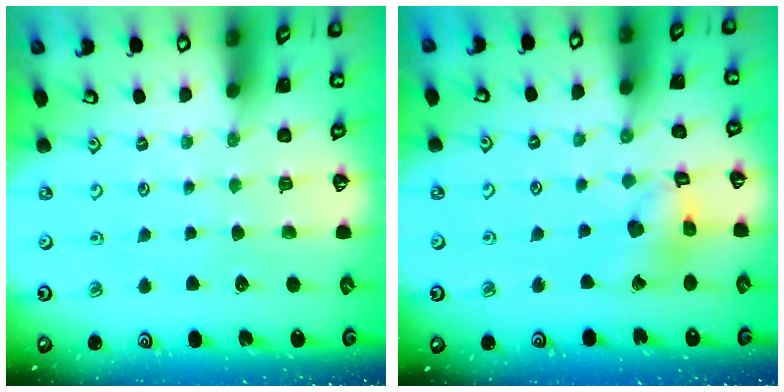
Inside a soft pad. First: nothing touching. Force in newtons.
{"total": 10.8, "press": 10.7, "slide": 1.3}